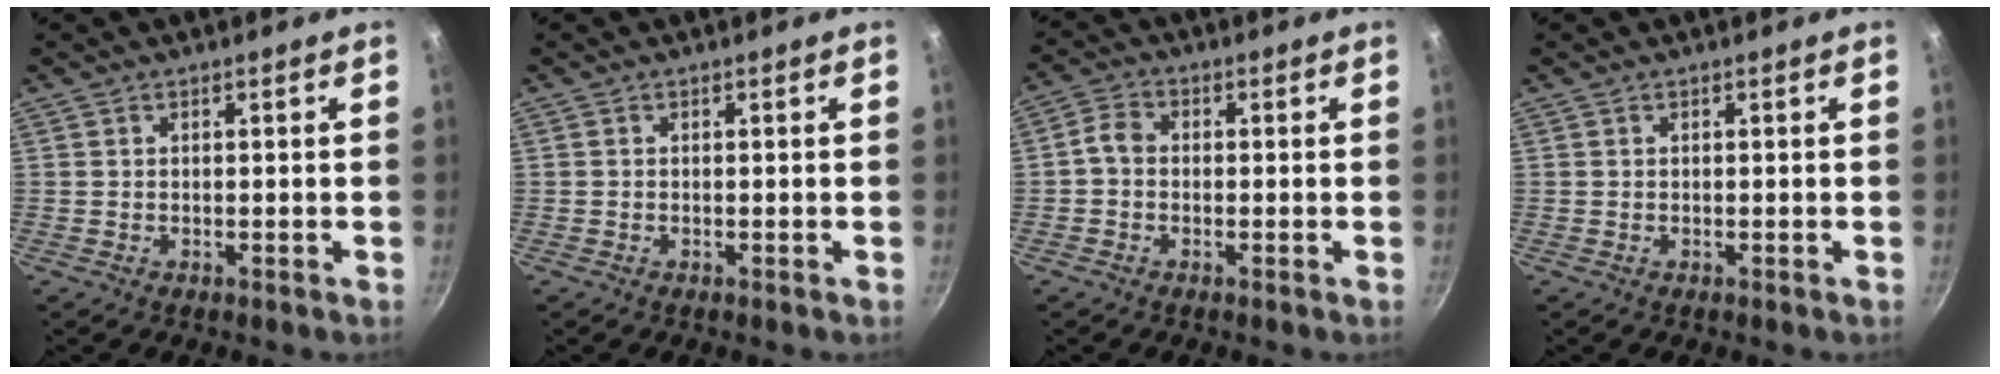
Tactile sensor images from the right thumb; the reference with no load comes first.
{"total": 0.0}
{"total": 3.5, "force": [-0.6, 2.8, 2.1], "torque": [-0.042, 0.016, -0.024]}
{"total": 0.0}